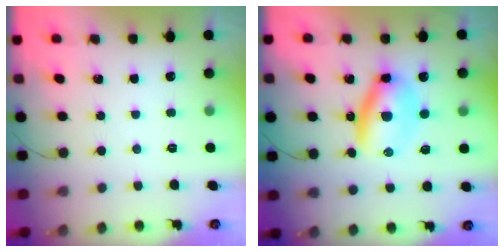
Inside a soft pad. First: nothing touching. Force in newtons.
{"total": 7.0, "press": 6.8, "slide": 1.8}